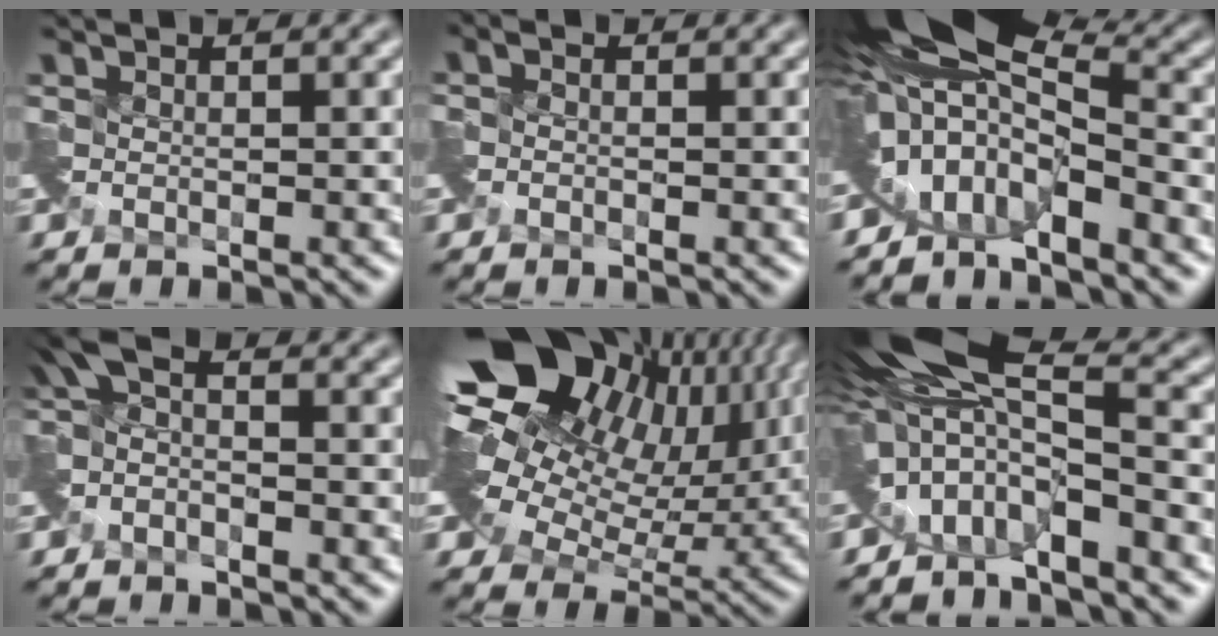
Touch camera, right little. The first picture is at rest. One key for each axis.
{"total": 1.2, "fx": -1.0, "fy": -0.1, "fz": -0.8, "tx": 0.012, "ty": -0.010, "tz": -0.016}
{"total": 9.6, "fx": -0.6, "fy": 4.8, "fz": 8.4, "tx": -0.154, "ty": 0.000, "tz": -0.021}
{"total": 1.9, "fx": -1.0, "fy": 0.9, "fz": 1.3, "tx": -0.030, "ty": -0.006, "tz": -0.027}
{"total": 16.8, "fx": 7.3, "fy": 10.4, "fz": 11.0, "tx": -0.196, "ty": 0.028, "tz": 0.124}
{"total": 6.3, "fx": -0.8, "fy": 2.7, "fz": 5.6, "tx": -0.097, "ty": 0.000, "tz": -0.028}